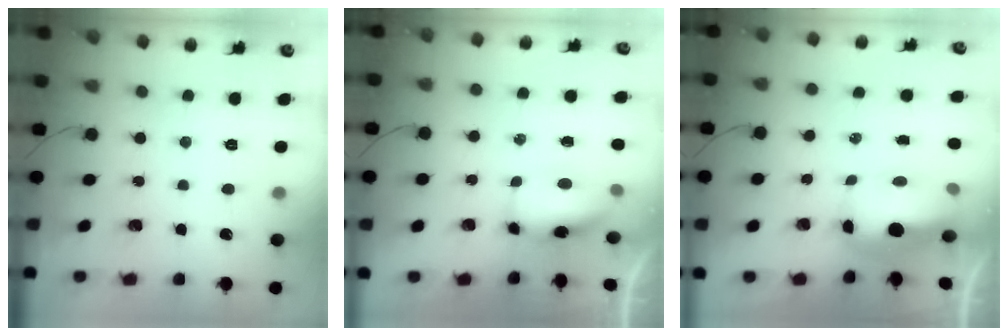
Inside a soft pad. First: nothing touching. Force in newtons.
{"total": 6.3, "press": 6.2, "slide": 0.7}
{"total": 9.5, "press": 9.3, "slide": 2.0}